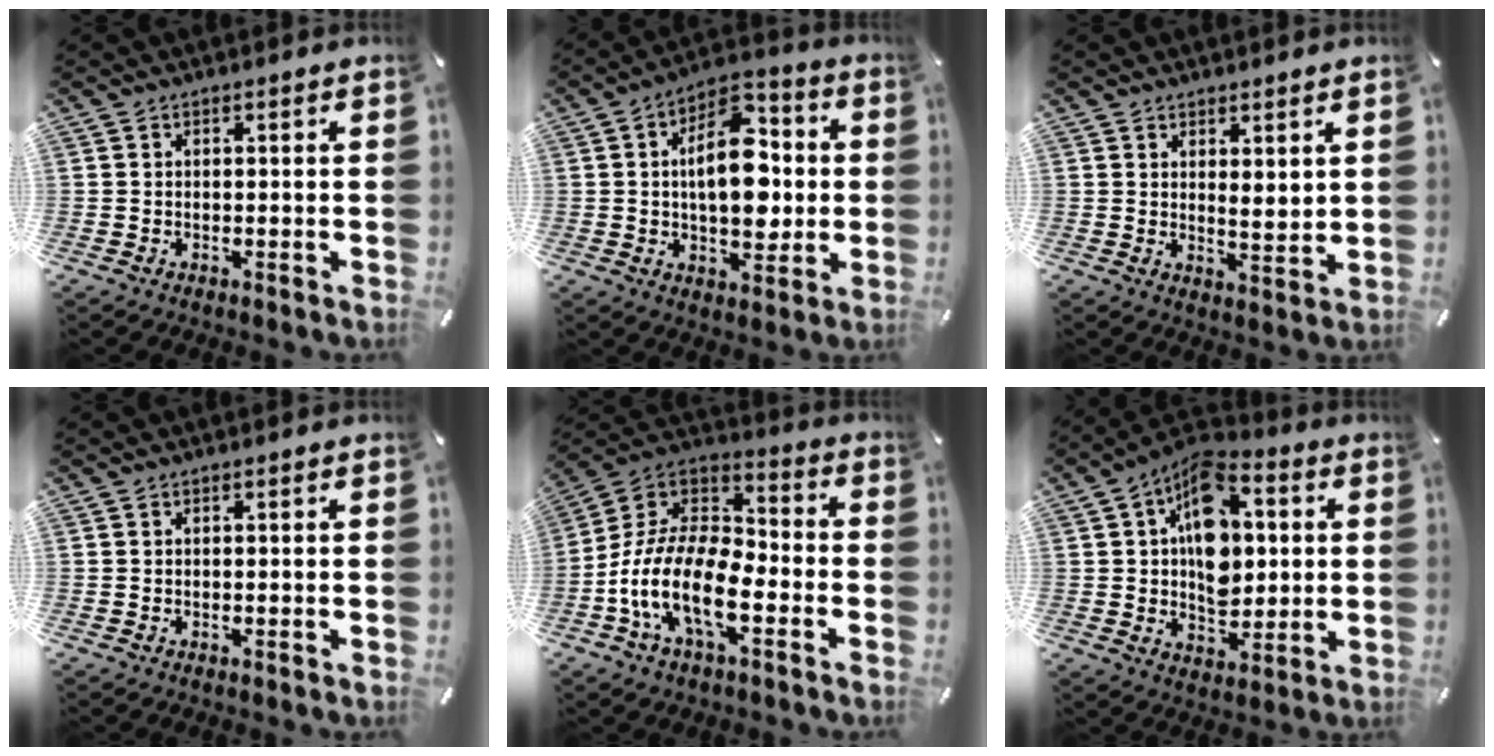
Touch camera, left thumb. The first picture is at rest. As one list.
[{"total": 16.8, "force": [1.2, 10.0, 13.5], "torque": [-0.221, -0.002, 0.019]}, {"total": 3.4, "force": [2.9, 1.3, 1.3], "torque": [-0.015, -0.020, 0.051]}, {"total": 0.0}, {"total": 16.1, "force": [-7.9, 8.1, 11.4], "torque": [-0.258, 0.009, -0.147]}, {"total": 15.2, "force": [2.8, 10.8, 10.4], "torque": [-0.165, -0.007, 0.052]}]